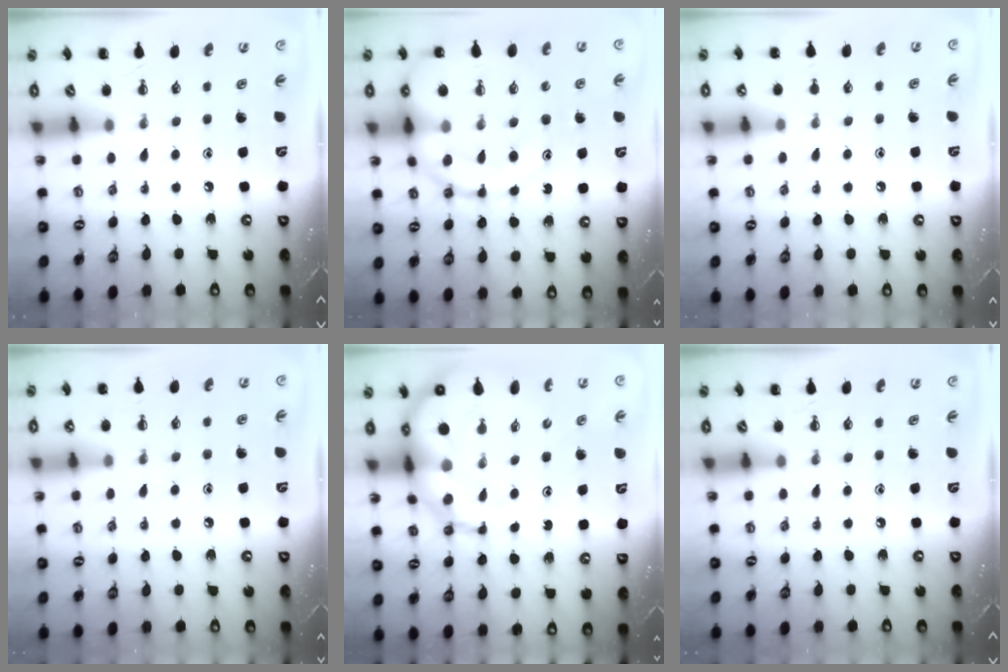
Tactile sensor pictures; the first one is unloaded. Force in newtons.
{"total": 20.6, "press": 20.4, "slide": 2.8}
{"total": 5.8, "press": 5.5, "slide": 2.0}
{"total": 4.3, "press": 4.1, "slide": 1.4}
{"total": 16.9, "press": 16.3, "slide": 4.3}
{"total": 0.0}